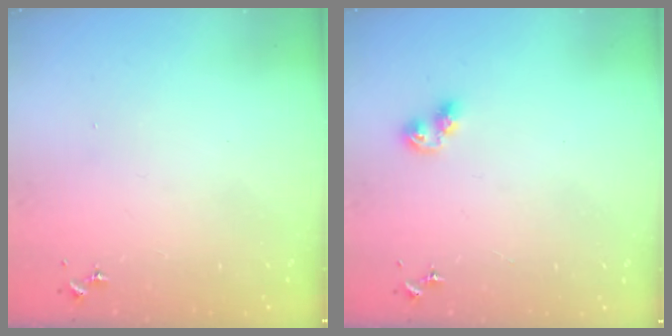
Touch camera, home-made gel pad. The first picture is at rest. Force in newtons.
{"total": 6.1, "press": 6.1, "slide": 0.3}